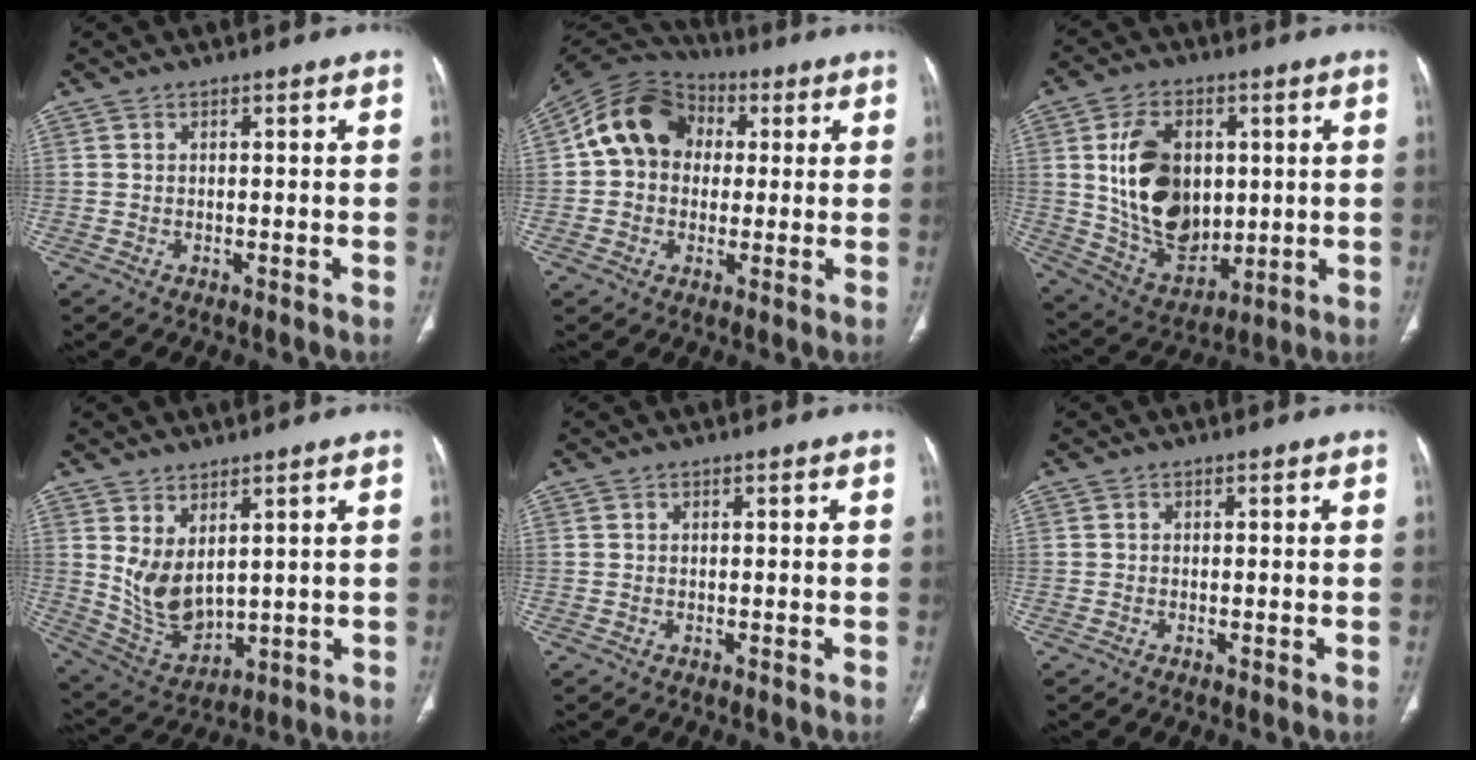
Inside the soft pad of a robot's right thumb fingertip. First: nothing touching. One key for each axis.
{"total": 13.4, "fx": 2.1, "fy": 10.9, "fz": 7.5, "tx": -0.118, "ty": 0.027, "tz": 0.024}
{"total": 17.9, "fx": 2.2, "fy": 12.1, "fz": 12.9, "tx": -0.183, "ty": -0.015, "tz": 0.059}
{"total": 9.0, "fx": 2.9, "fy": 4.9, "fz": 6.9, "tx": -0.120, "ty": -0.030, "tz": 0.082}
{"total": 0.0}
{"total": 0.0}